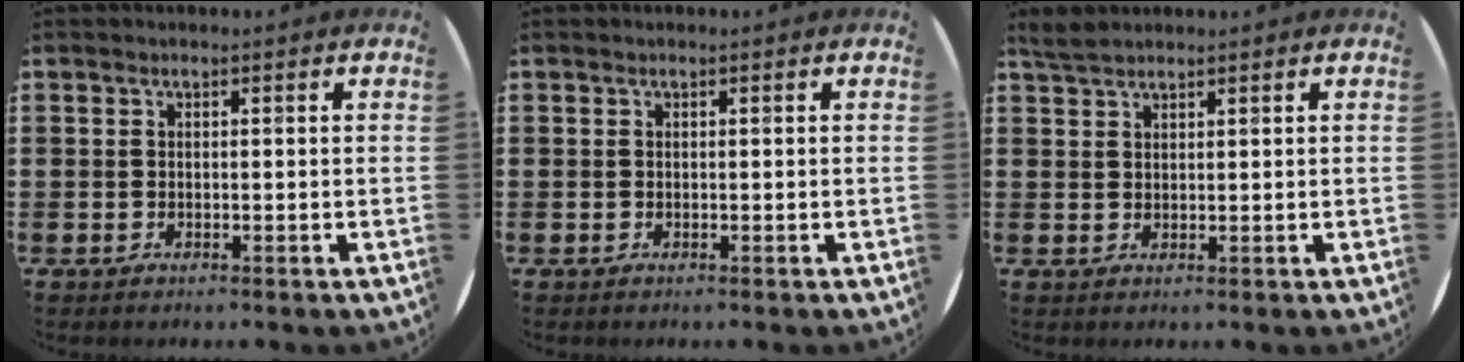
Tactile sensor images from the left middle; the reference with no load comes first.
{"total": 0.0}
{"total": 2.1, "force": [1.9, 0.4, 0.6], "torque": [-0.016, 0.005, 0.037]}